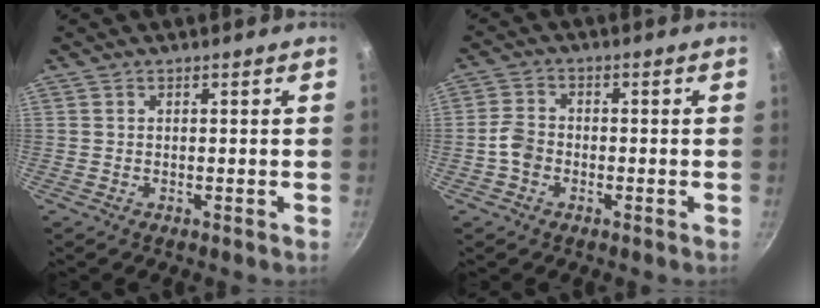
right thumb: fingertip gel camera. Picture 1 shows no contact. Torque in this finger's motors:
{"motor_torque": [0.97, 0.72, 0.66, -0.39, 0.01]}